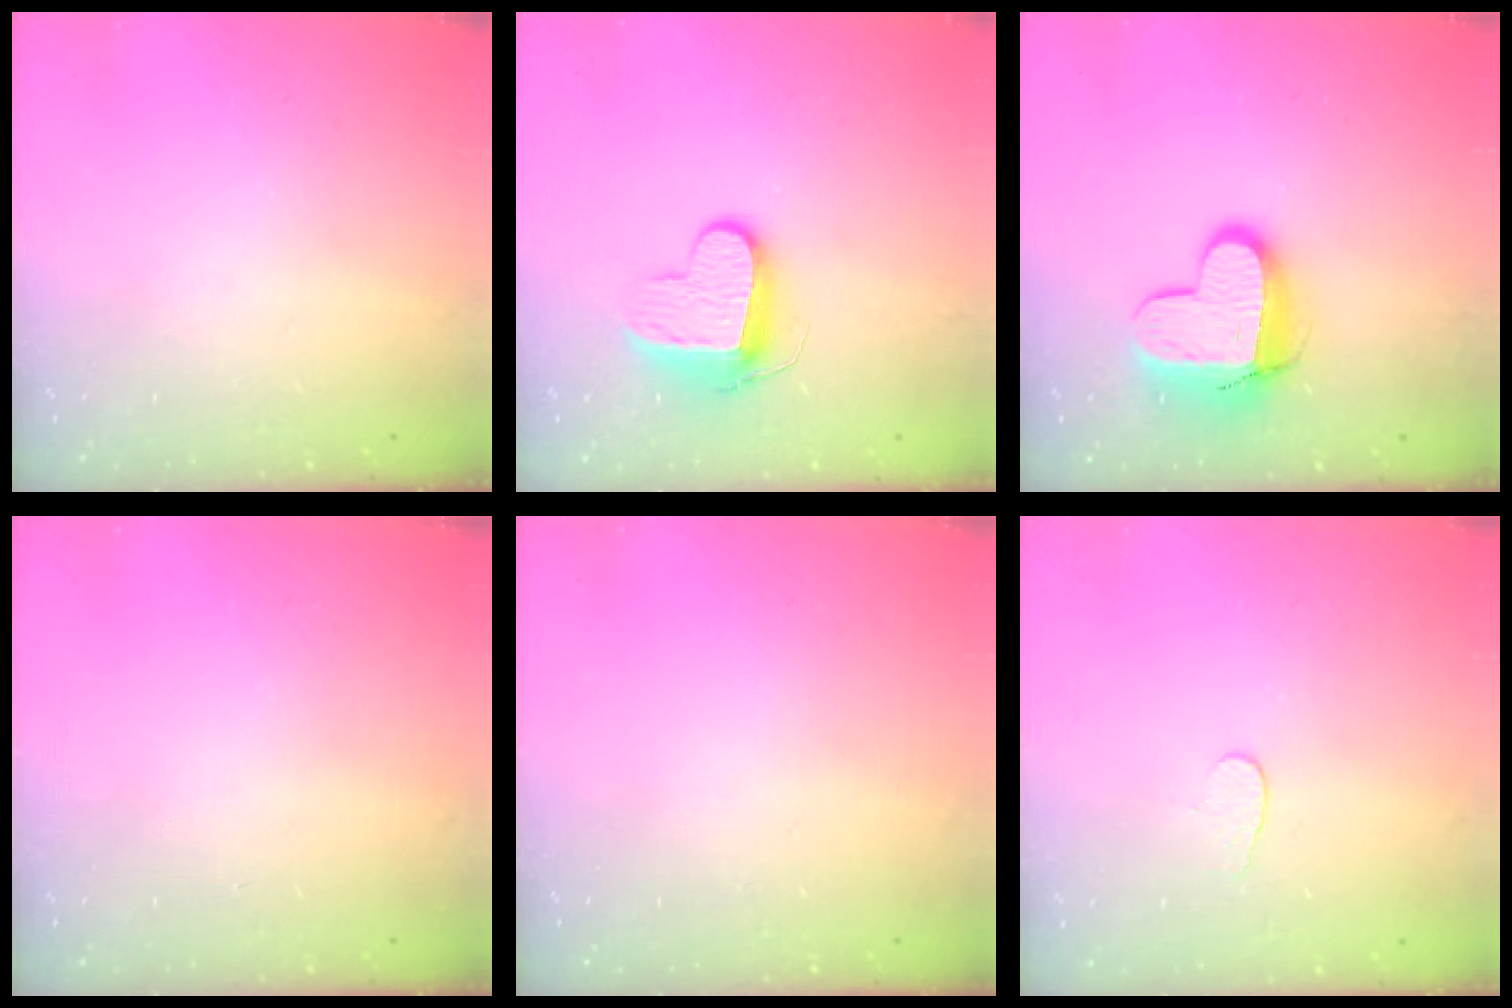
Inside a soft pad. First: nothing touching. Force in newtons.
{"total": 10.1, "press": 10.1, "slide": 0.5}
{"total": 12.7, "press": 12.7, "slide": 1.1}
{"total": 0.0}
{"total": 0.0}
{"total": 3.9, "press": 3.9, "slide": 0.4}